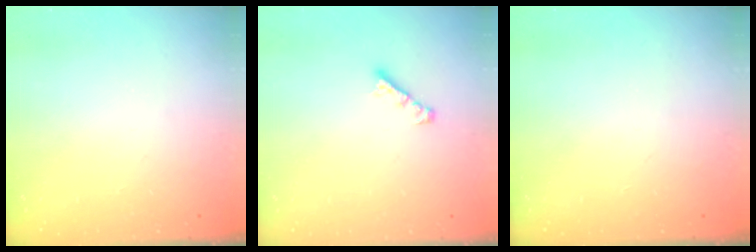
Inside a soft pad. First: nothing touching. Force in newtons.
{"total": 2.4, "press": 2.4, "slide": 0.1}
{"total": 0.0}